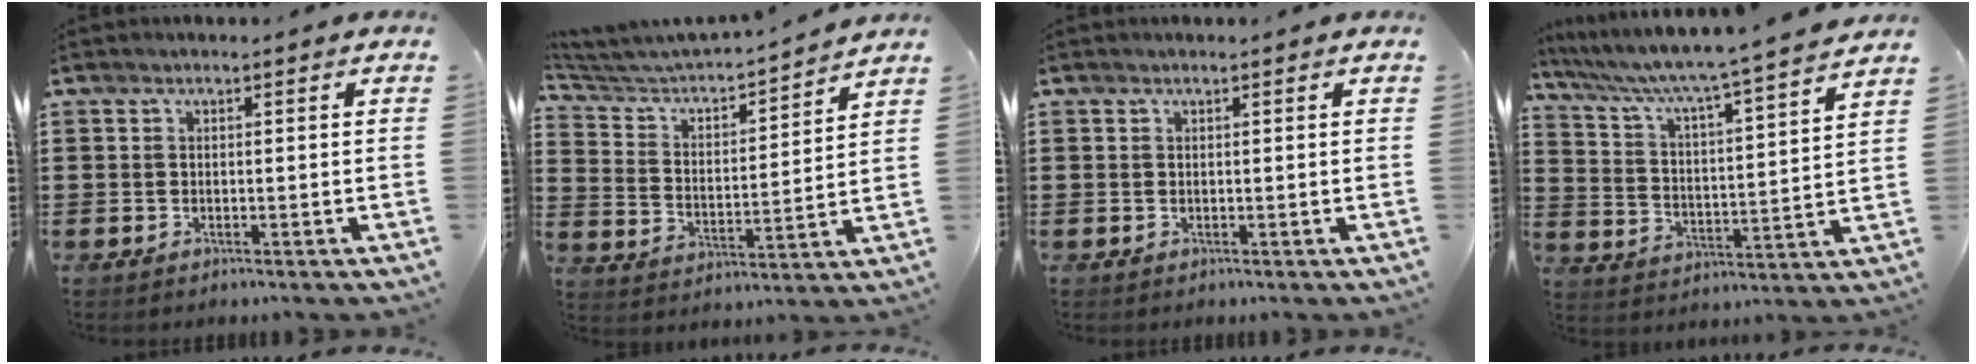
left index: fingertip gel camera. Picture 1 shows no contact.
{"total": 3.9, "force": [3.7, 0.9, 0.9], "torque": [-0.042, -0.033, 0.051]}
{"total": 0.0}
{"total": 4.6, "force": [4.0, -0.7, 2.1], "torque": [-0.062, -0.045, 0.054]}